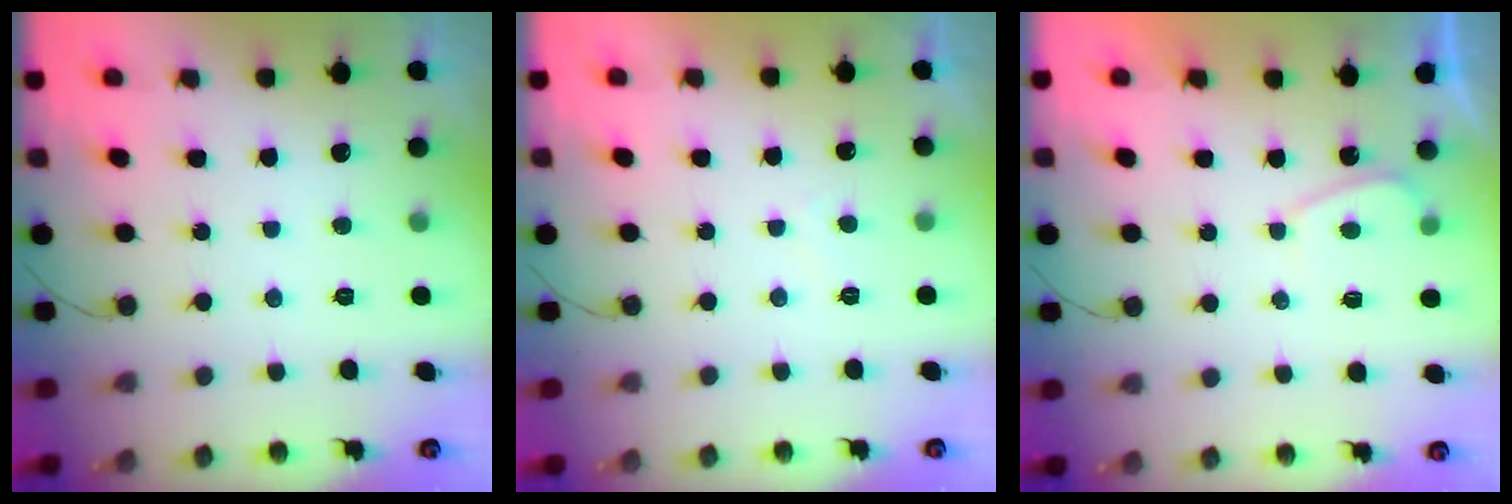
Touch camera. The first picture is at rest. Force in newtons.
{"total": 0.9, "press": 0.7, "slide": 0.6}
{"total": 0.8, "press": 0.6, "slide": 0.5}